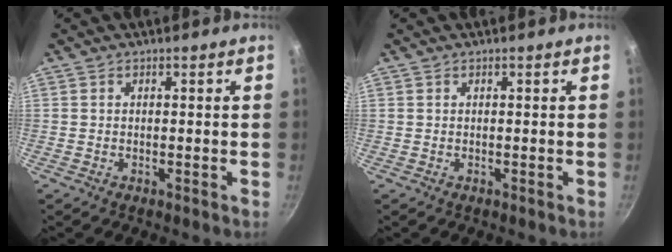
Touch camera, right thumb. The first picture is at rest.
{"total": 0.0}